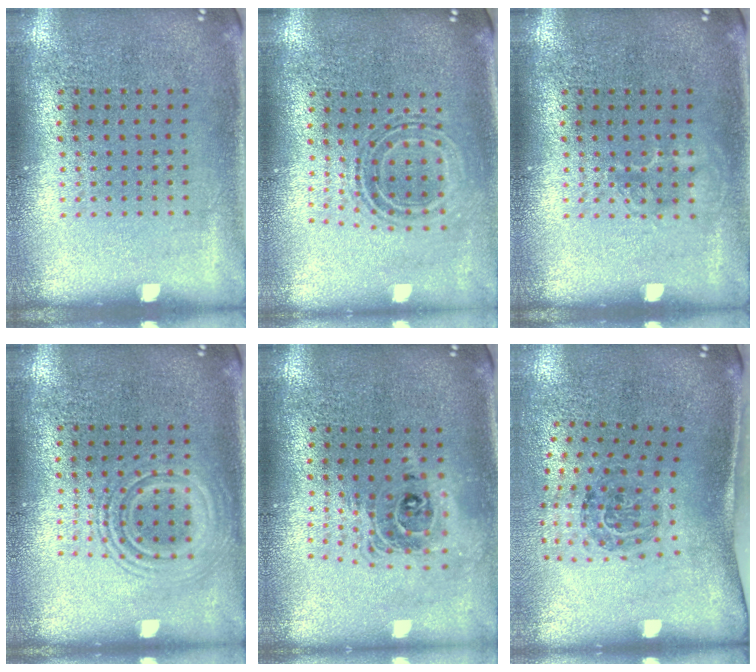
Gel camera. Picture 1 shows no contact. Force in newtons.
{"total": 0.7, "press": 0.6, "slide": 0.3}
{"total": 1.2, "press": 1.2, "slide": 0.2}
{"total": 2.3, "press": 2.3, "slide": 0.4}
{"total": 2.0, "press": 1.5, "slide": 1.3}
{"total": 1.8, "press": 1.1, "slide": 1.4}